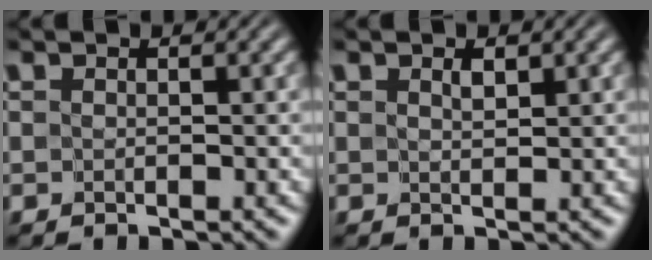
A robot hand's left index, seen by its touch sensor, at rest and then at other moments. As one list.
[{"total": 0.8, "force": [0.6, 0.2, 0.4], "torque": [-0.007, -0.004, 0.013]}]